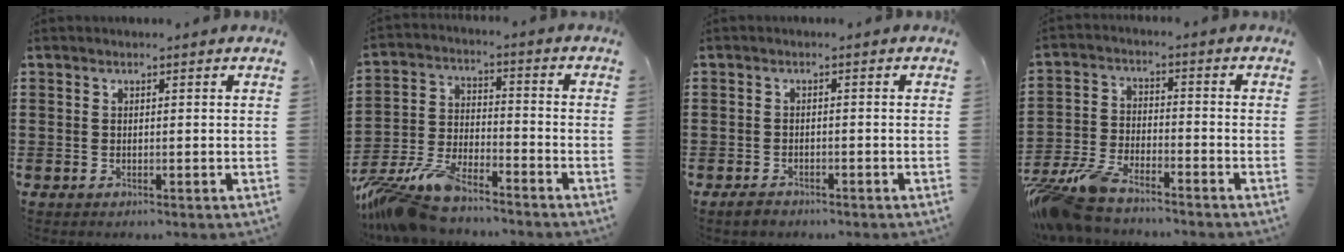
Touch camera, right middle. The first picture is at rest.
{"total": 9.1, "force": [-8.2, 1.6, 3.5], "torque": [-0.090, 0.004, -0.166]}
{"total": 1.3, "force": [-1.1, 0.6, 0.4], "torque": [-0.011, 0.000, -0.023]}
{"total": 7.4, "force": [-6.9, 1.2, 2.6], "torque": [-0.078, 0.000, -0.139]}